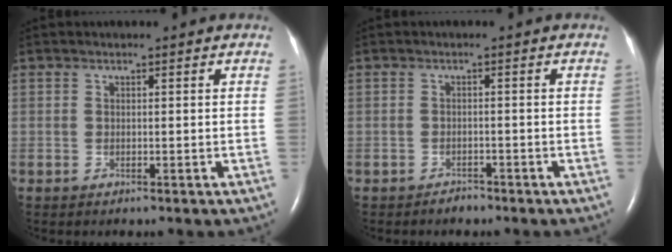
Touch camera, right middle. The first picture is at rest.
{"total": 1.4, "force": [-1.2, 0.5, 0.2], "torque": [-0.008, 0.000, -0.019]}